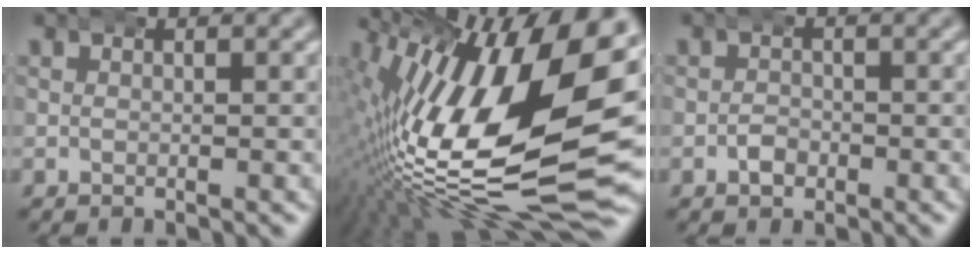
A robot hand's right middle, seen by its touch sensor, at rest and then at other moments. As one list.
[{"total": 20.1, "force": [-1.0, 9.1, 17.9], "torque": [-0.292, -0.019, 0.006]}, {"total": 0.8, "force": [-0.5, 0.6, 0.1], "torque": [-0.003, 0.001, -0.014]}]